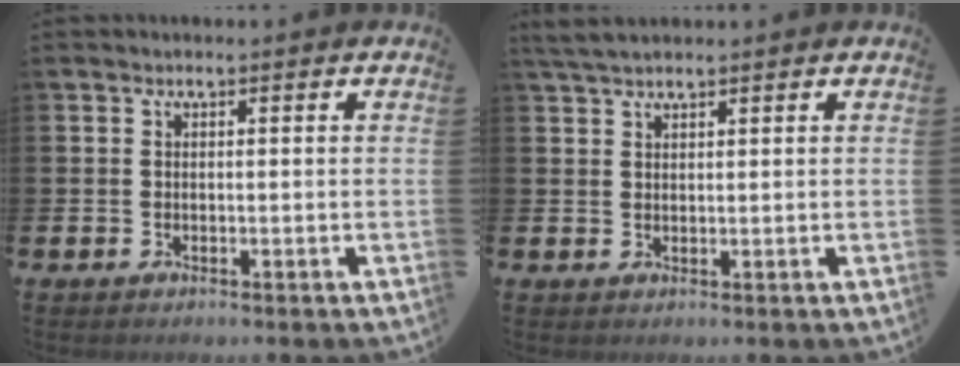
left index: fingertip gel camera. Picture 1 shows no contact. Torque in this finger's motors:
{"motor_torque": [0.16, 0.09, -0.01, 0.07]}